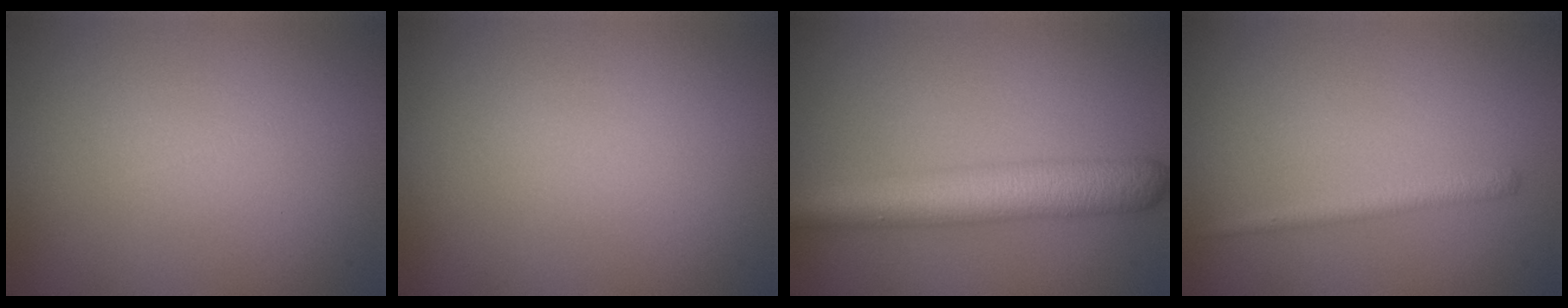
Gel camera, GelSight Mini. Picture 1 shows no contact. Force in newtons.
{"total": 0.0}
{"total": 6.9, "press": 6.9, "slide": 0.2}
{"total": 1.5, "press": 1.5, "slide": 0.0}